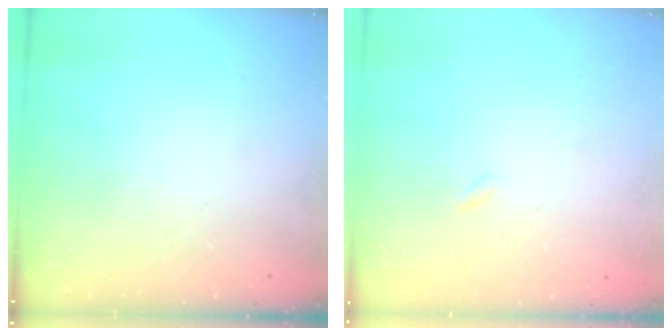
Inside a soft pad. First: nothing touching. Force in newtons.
{"total": 0.0}